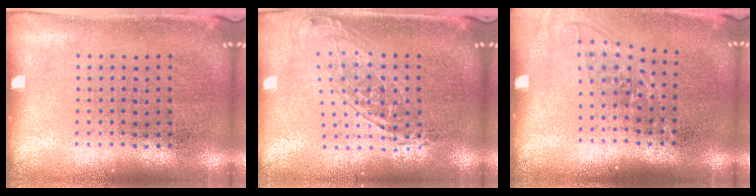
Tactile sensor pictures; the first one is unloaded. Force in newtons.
{"total": 1.6, "press": 1.2, "slide": 1.0}
{"total": 1.2, "press": 1.0, "slide": 0.7}